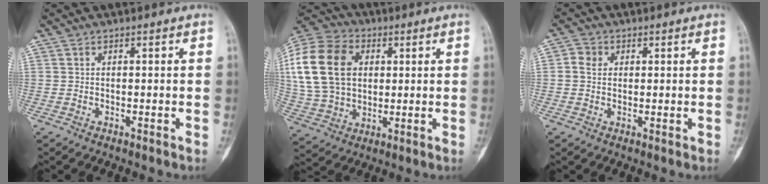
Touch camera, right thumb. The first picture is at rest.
{"total": 20.2, "force": [3.9, 14.7, 13.4], "torque": [-0.255, 0.010, 0.074]}
{"total": 3.1, "force": [0.5, 2.7, 1.4], "torque": [-0.013, 0.005, 0.005]}